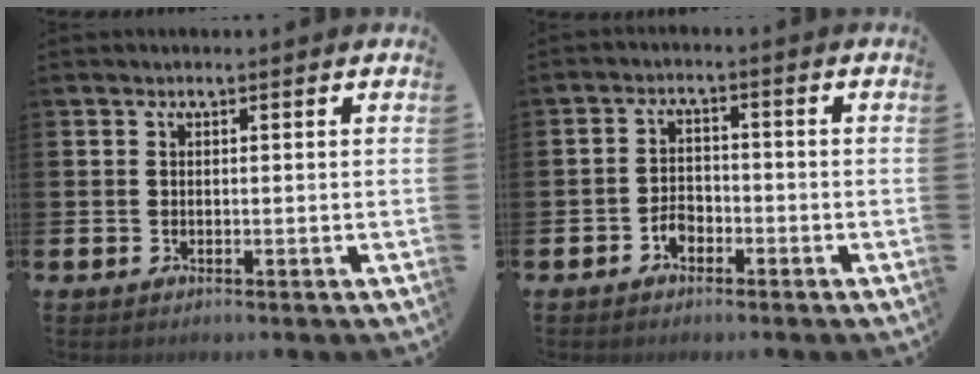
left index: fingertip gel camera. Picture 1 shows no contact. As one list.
[{"total": 2.6, "force": [-1.7, 1.6, 1.0], "torque": [-0.024, 0.007, -0.037]}]